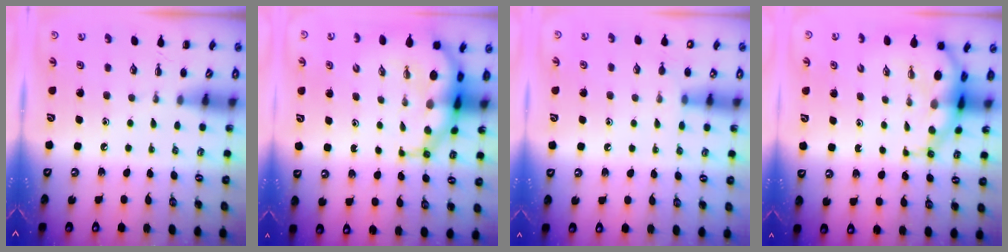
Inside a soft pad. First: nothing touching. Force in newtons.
{"total": 9.4, "press": 9.0, "slide": 2.8}
{"total": 7.4, "press": 7.2, "slide": 1.7}
{"total": 7.2, "press": 6.8, "slide": 2.1}